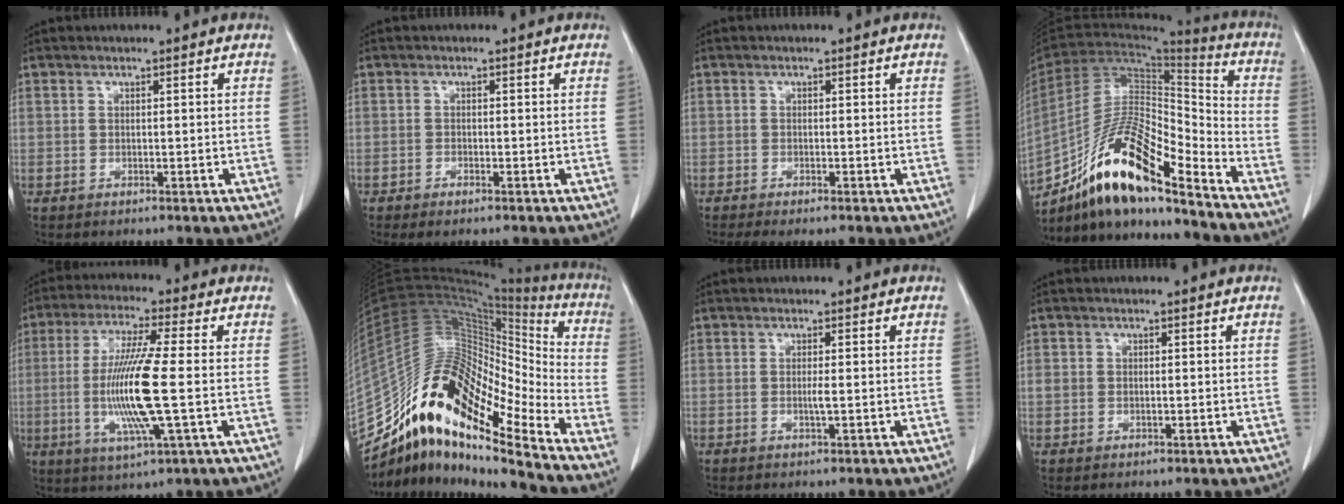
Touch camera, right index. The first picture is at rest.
{"total": 1.5, "force": [-1.0, 0.3, 1.0], "torque": [-0.017, -0.002, -0.015]}
{"total": 2.9, "force": [-2.2, 0.5, 1.8], "torque": [-0.026, -0.006, -0.034]}
{"total": 18.2, "force": [-13.4, 3.2, 11.9], "torque": [-0.219, 0.008, -0.241]}
{"total": 12.7, "force": [-1.4, 0.0, 12.7], "torque": [-0.260, -0.013, -0.034]}
{"total": 17.0, "force": [-12.9, 3.7, 10.4], "torque": [-0.176, 0.077, -0.232]}
{"total": 1.1, "force": [-0.2, -0.2, 1.1], "torque": [-0.023, -0.002, -0.004]}
{"total": 1.6, "force": [-0.1, 1.3, 1.0], "torque": [-0.023, 0.010, 0.001]}